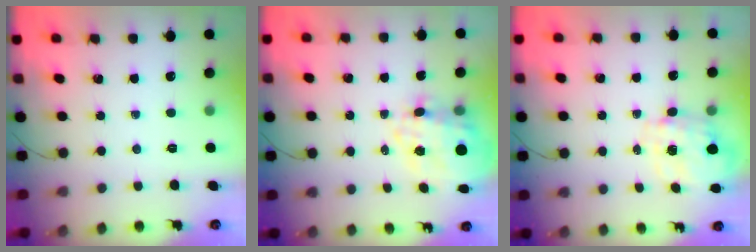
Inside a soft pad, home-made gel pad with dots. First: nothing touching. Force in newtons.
{"total": 13.3, "press": 12.9, "slide": 3.2}
{"total": 2.7, "press": 2.5, "slide": 1.0}